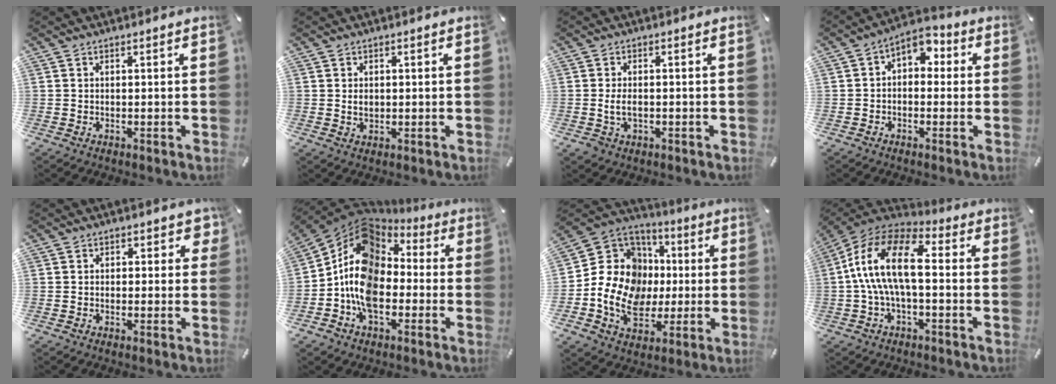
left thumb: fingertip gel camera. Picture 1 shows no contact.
{"total": 1.8, "force": [0.3, 1.5, 0.9], "torque": [-0.013, 0.003, 0.002]}
{"total": 3.3, "force": [-0.5, 2.2, 2.4], "torque": [-0.058, -0.001, -0.011]}
{"total": 4.4, "force": [0.8, 3.5, 2.6], "torque": [-0.047, -0.003, 0.011]}
{"total": 2.1, "force": [0.4, 1.7, 1.1], "torque": [0.001, -0.001, 0.000]}
{"total": 13.7, "force": [-3.3, 10.1, 8.6], "torque": [-0.194, 0.016, -0.067]}
{"total": 16.2, "force": [-1.9, 14.2, 7.5], "torque": [-0.157, -0.004, -0.031]}
{"total": 15.0, "force": [-0.2, 7.6, 13.0], "torque": [-0.269, 0.006, -0.005]}